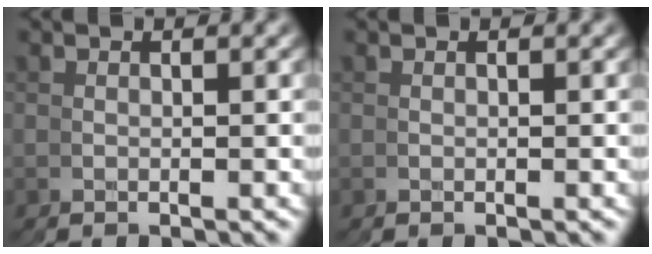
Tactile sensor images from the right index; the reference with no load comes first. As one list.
[{"total": 0.0}]